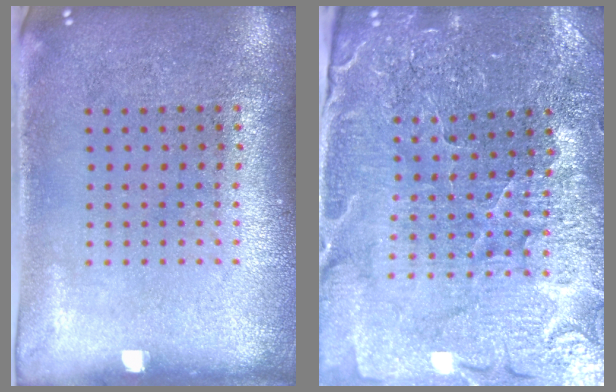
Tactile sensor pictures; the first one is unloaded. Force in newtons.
{"total": 3.5, "press": 3.5, "slide": 0.2}